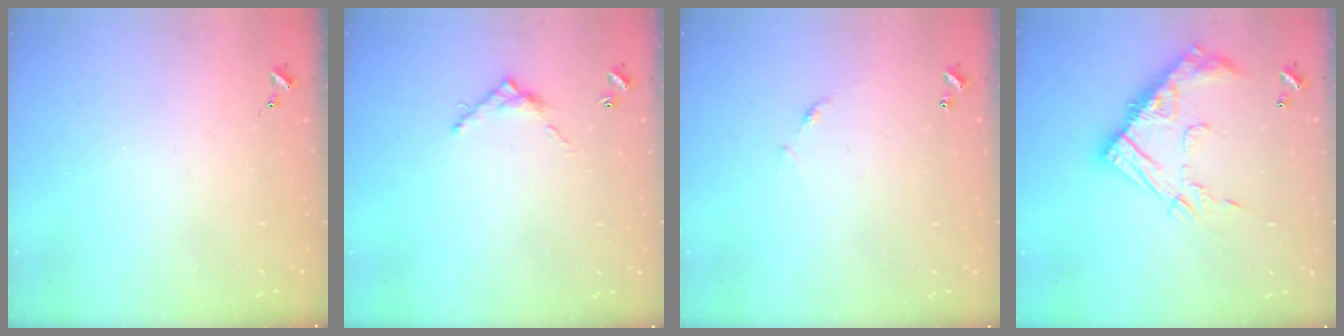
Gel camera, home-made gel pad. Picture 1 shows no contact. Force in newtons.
{"total": 6.0, "press": 6.0, "slide": 0.3}
{"total": 6.4, "press": 6.4, "slide": 0.5}
{"total": 20.4, "press": 20.4, "slide": 1.5}